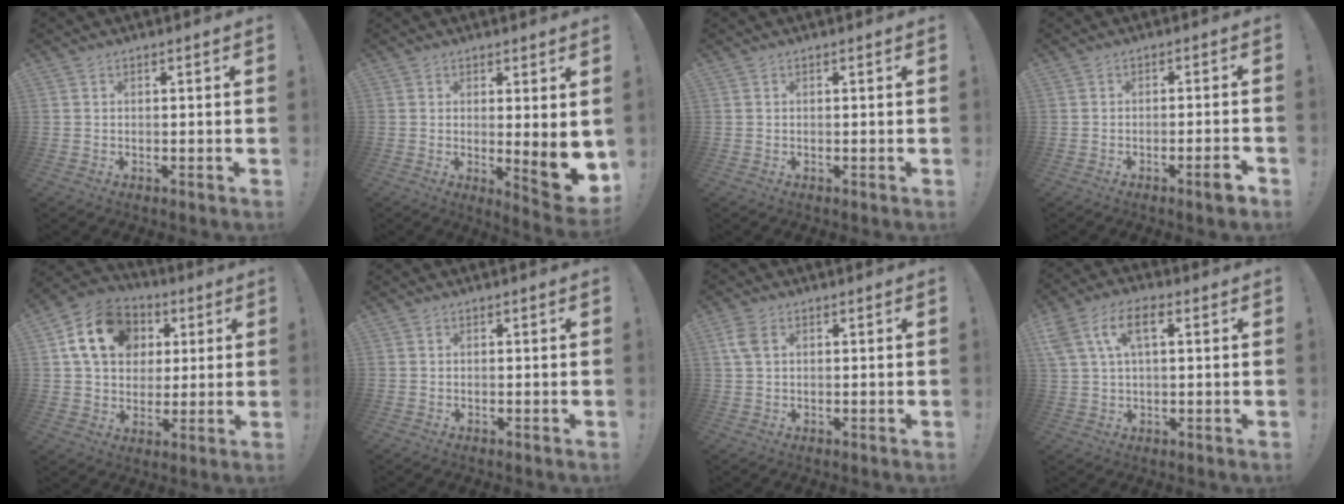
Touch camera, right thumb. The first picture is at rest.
{"total": 7.1, "force": [0.5, 1.7, 6.9], "torque": [-0.071, -0.028, 0.013]}
{"total": 0.0}
{"total": 4.3, "force": [-2.4, 0.2, 3.6], "torque": [-0.054, 0.005, -0.037]}
{"total": 17.0, "force": [5.9, 13.1, 9.0], "torque": [-0.127, -0.011, 0.115]}
{"total": 0.0}
{"total": 4.0, "force": [1.4, 2.2, 3.0], "torque": [-0.062, 0.001, 0.024]}
{"total": 9.7, "force": [3.8, 5.0, 7.4], "torque": [-0.137, 0.006, 0.071]}